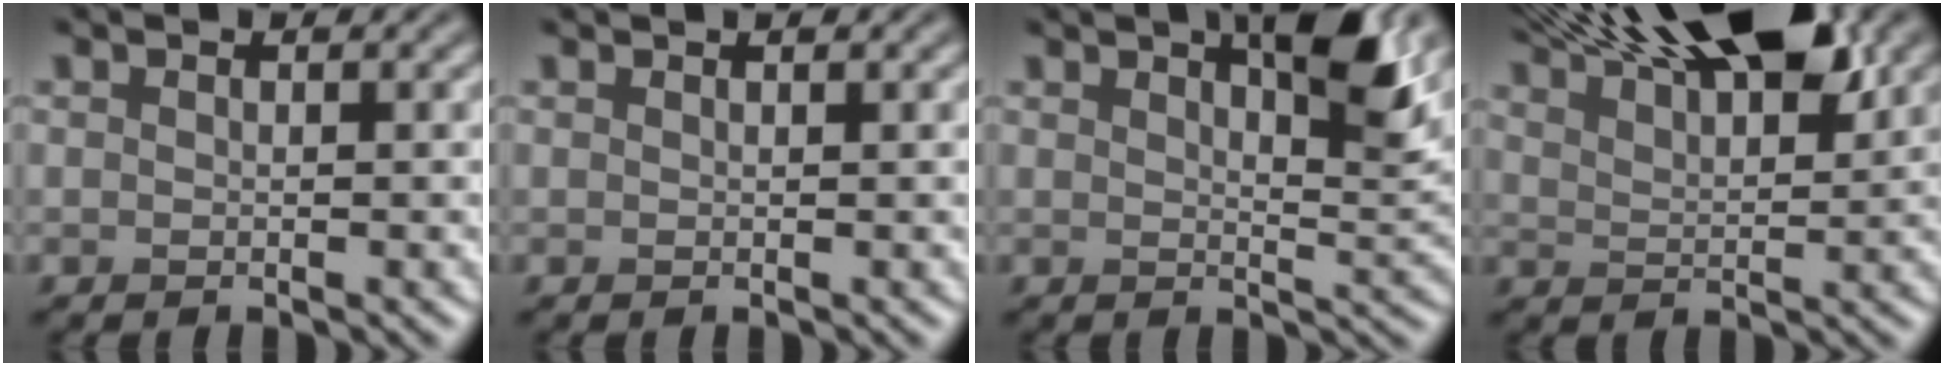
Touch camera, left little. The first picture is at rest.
{"total": 0.7, "force": [0.6, 0.3, 0.3], "torque": [0.013, -0.006, -0.002]}
{"total": 5.6, "force": [3.1, 1.2, 4.5], "torque": [-0.055, 0.003, 0.057]}
{"total": 13.4, "force": [9.3, 4.7, 8.5], "torque": [-0.126, 0.039, 0.117]}